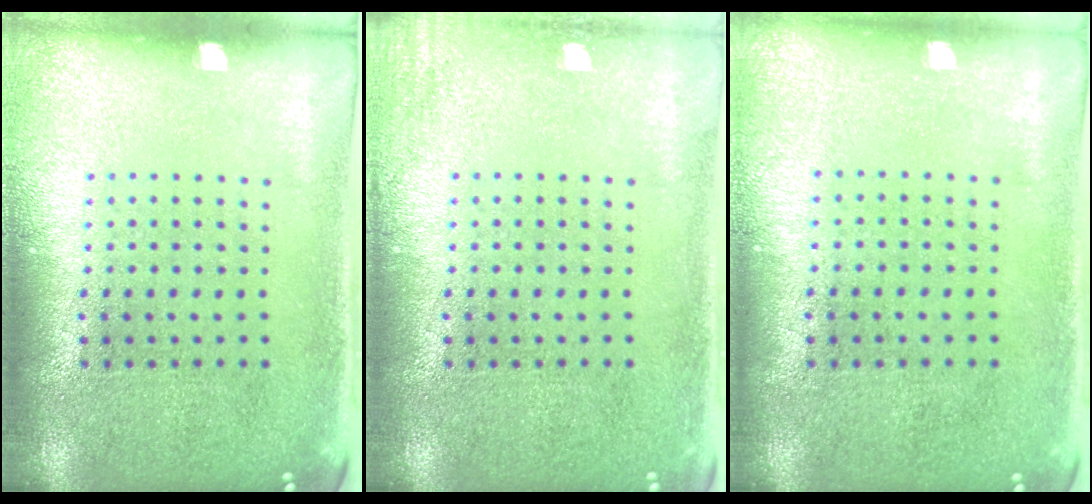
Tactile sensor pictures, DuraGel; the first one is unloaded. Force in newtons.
{"total": 1.2, "press": 1.2, "slide": 0.1}
{"total": 0.0}